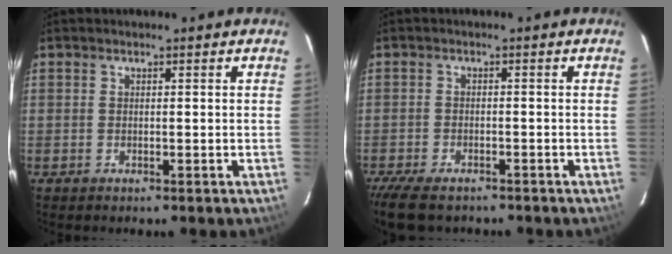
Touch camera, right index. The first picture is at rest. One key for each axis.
{"total": 7.3, "fx": -6.0, "fy": 2.7, "fz": 3.2, "tx": -0.090, "ty": -0.022, "tz": -0.108}